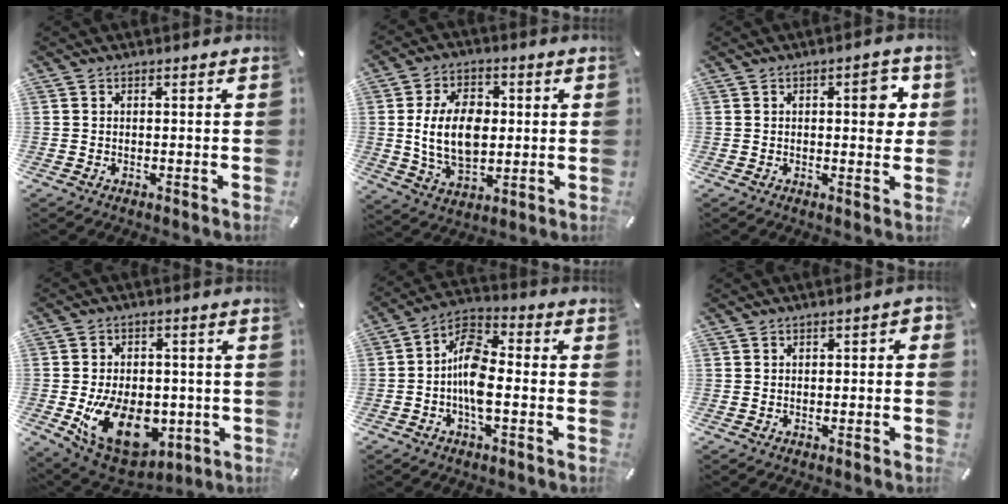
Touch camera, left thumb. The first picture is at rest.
{"total": 14.4, "force": [1.0, 9.8, 10.5], "torque": [-0.209, 0.005, 0.015]}
{"total": 6.6, "force": [1.5, 3.0, 5.7], "torque": [-0.062, -0.007, 0.016]}
{"total": 18.2, "force": [-4.3, 12.5, 12.5], "torque": [-0.203, 0.000, -0.055]}
{"total": 9.9, "force": [-2.4, 4.9, 8.3], "torque": [-0.162, 0.009, -0.040]}
{"total": 1.8, "force": [-0.9, 0.9, 1.2], "torque": [-0.022, 0.005, -0.017]}